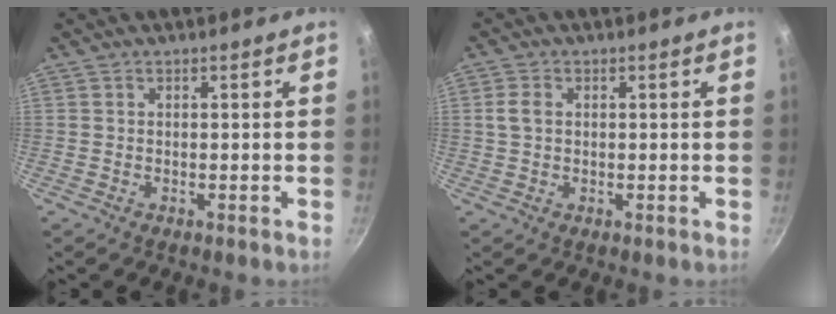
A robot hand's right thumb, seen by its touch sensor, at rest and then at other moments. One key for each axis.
{"total": 2.8, "fx": 0.4, "fy": 2.0, "fz": 1.8, "tx": -0.033, "ty": 0.006, "tz": 0.007}